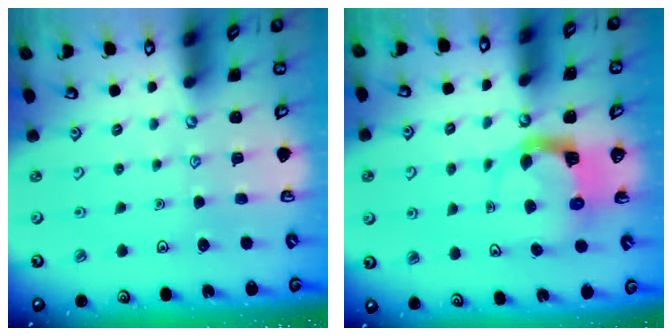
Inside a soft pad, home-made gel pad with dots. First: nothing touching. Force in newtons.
{"total": 3.8, "press": 3.8, "slide": 0.6}